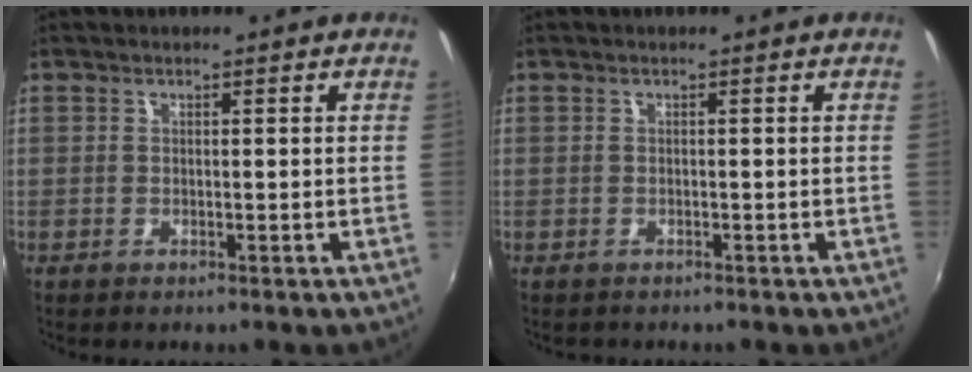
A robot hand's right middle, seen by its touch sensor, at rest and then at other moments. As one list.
[{"total": 0.9, "force": [-0.7, 0.6, -0.1], "torque": [-0.002, 0.001, -0.010]}]